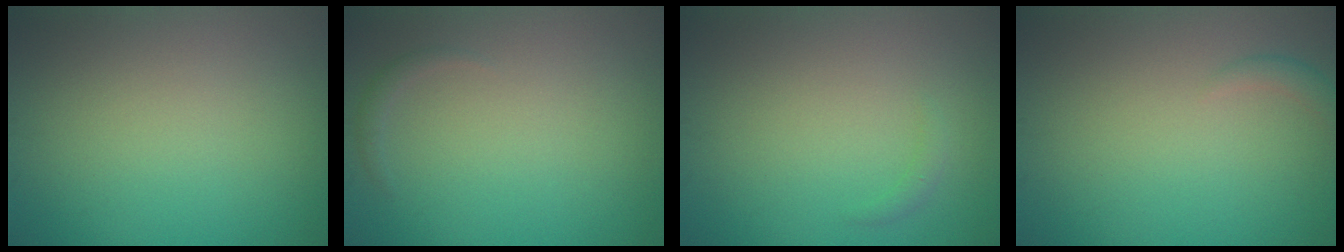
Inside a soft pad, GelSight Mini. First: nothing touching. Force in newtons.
{"total": 0.7, "press": 0.7, "slide": 0.1}
{"total": 0.7, "press": 0.7, "slide": 0.1}
{"total": 0.9, "press": 0.9, "slide": 0.1}